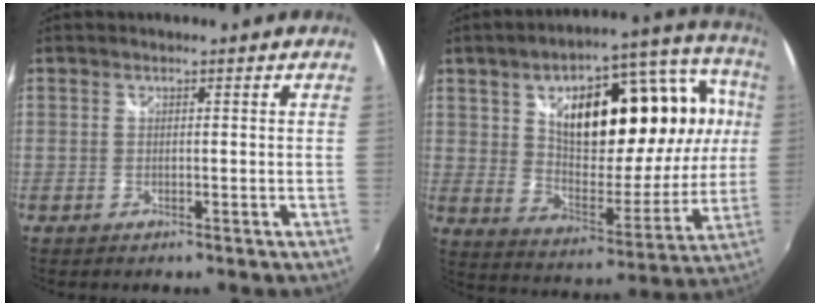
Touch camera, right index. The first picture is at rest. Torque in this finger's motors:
{"motor_torque": [1.87, 0.26, 0.55, 0.16]}